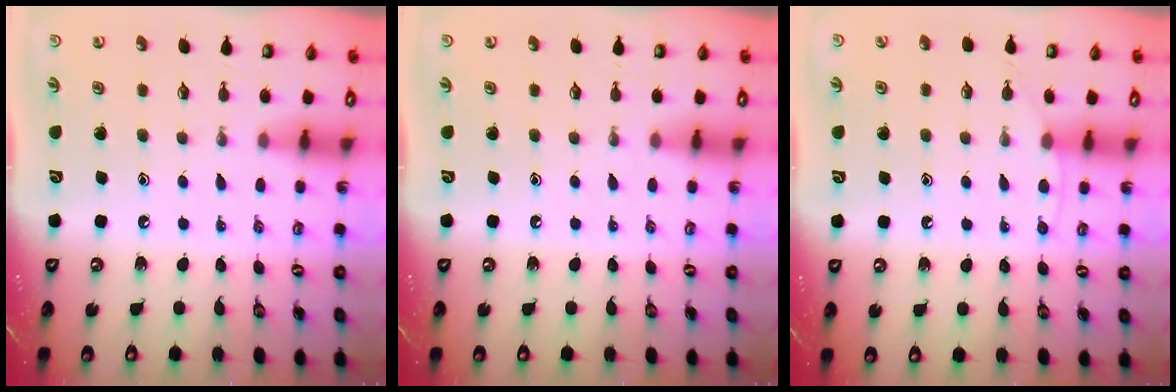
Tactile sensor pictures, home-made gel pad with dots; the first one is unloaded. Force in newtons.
{"total": 0.0}
{"total": 4.2, "press": 4.2, "slide": 0.5}